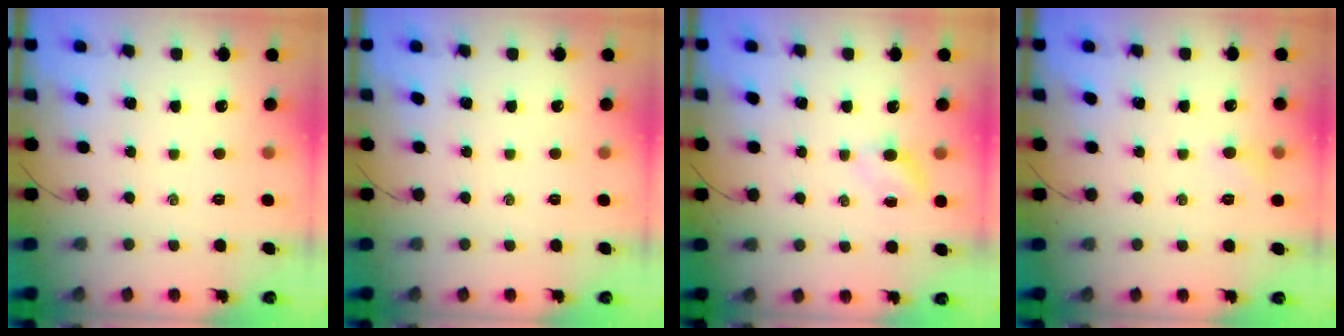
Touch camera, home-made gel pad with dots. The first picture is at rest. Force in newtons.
{"total": 0.0}
{"total": 2.8, "press": 2.7, "slide": 0.9}
{"total": 4.2, "press": 4.0, "slide": 1.4}